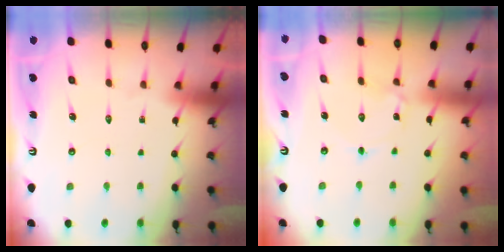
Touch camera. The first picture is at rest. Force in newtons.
{"total": 1.0, "press": 1.0, "slide": 0.0}